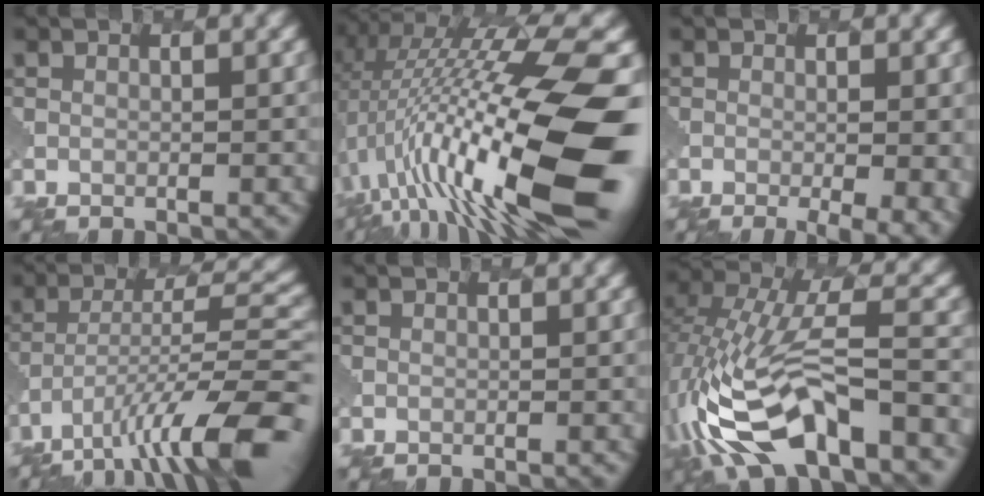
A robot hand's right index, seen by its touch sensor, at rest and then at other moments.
{"total": 16.8, "force": [-0.2, 3.5, 16.4], "torque": [-0.261, 0.021, 0.007]}
{"total": 6.7, "force": [-1.6, 3.0, 5.9], "torque": [-0.028, 0.007, -0.007]}
{"total": 11.3, "force": [-7.2, 2.6, 8.3], "torque": [-0.133, 0.012, -0.124]}
{"total": 0.0}
{"total": 12.2, "force": [-5.3, 4.4, 10.1], "torque": [-0.209, 0.012, -0.094]}